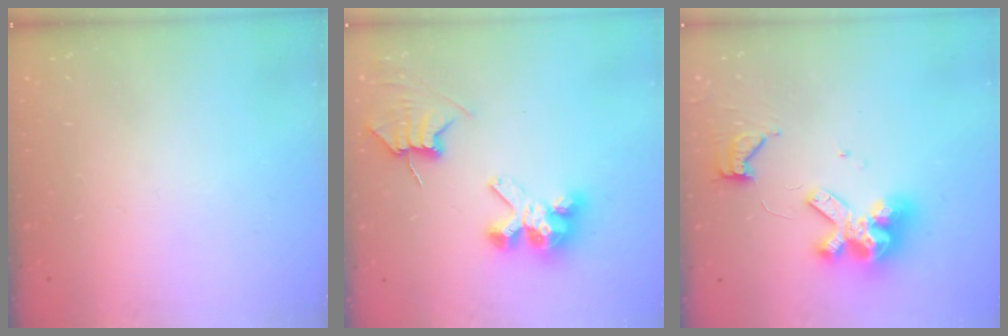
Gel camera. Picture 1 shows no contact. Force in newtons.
{"total": 7.2, "press": 7.2, "slide": 0.6}
{"total": 12.3, "press": 12.2, "slide": 1.4}